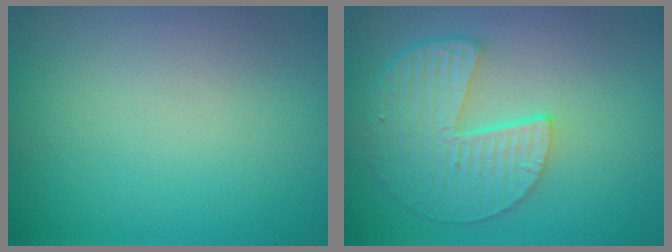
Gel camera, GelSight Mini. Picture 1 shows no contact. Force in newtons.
{"total": 5.8, "press": 4.5, "slide": 3.6}